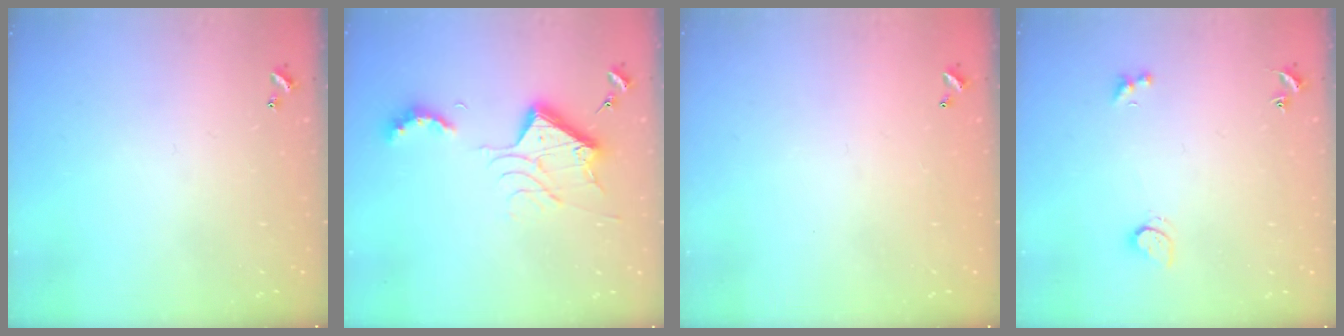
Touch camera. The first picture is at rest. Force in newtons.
{"total": 11.3, "press": 11.3, "slide": 1.1}
{"total": 2.8, "press": 2.8, "slide": 0.1}
{"total": 1.8, "press": 1.7, "slide": 0.5}